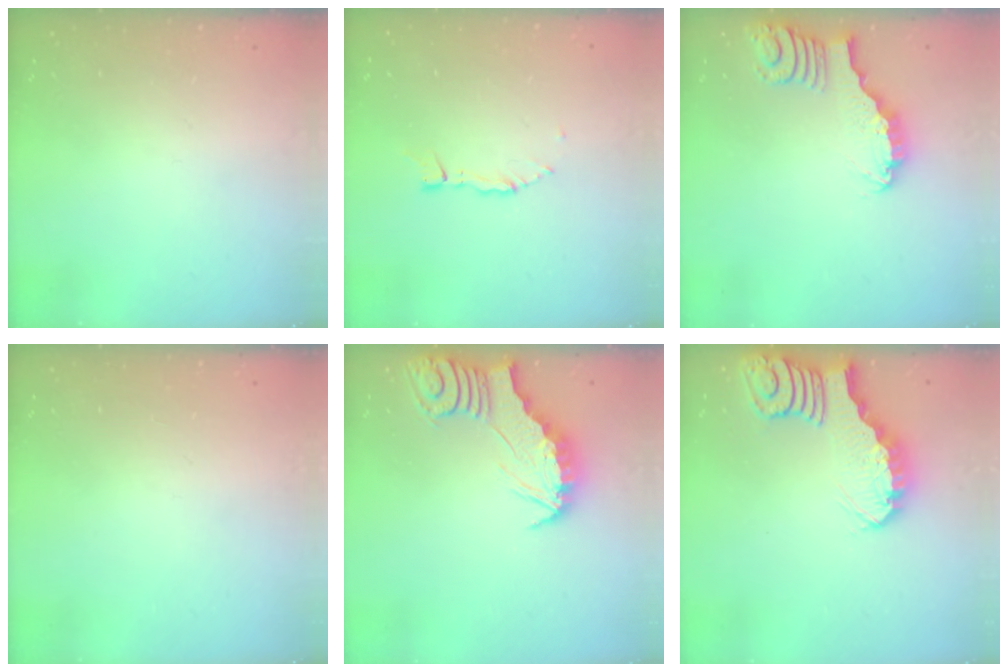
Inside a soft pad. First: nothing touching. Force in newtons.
{"total": 2.9, "press": 2.8, "slide": 0.3}
{"total": 3.7, "press": 3.7, "slide": 0.2}
{"total": 0.0}
{"total": 2.8, "press": 2.8, "slide": 0.2}
{"total": 2.9, "press": 2.8, "slide": 0.4}